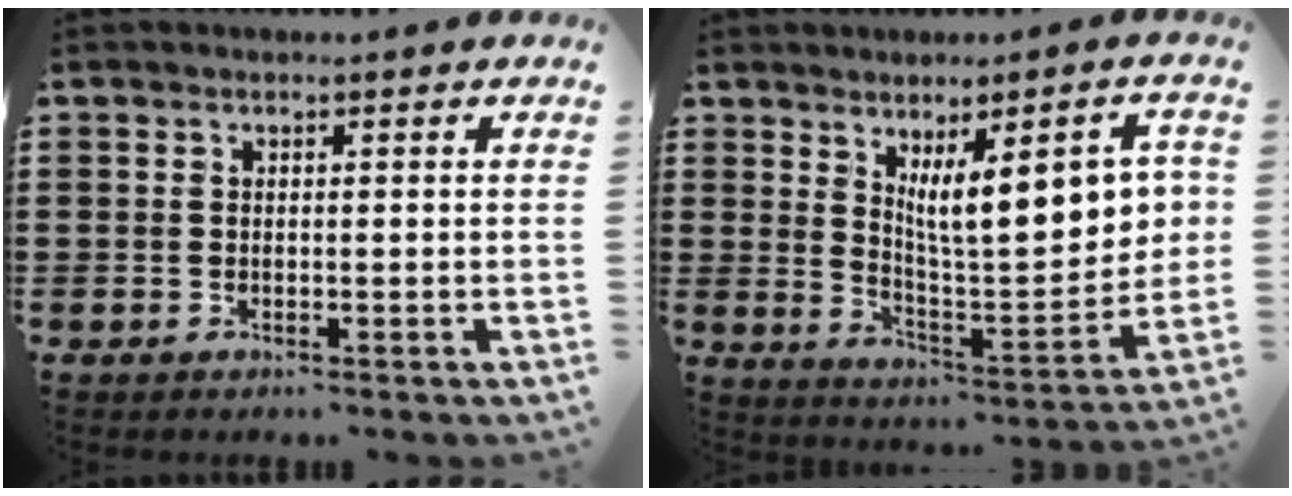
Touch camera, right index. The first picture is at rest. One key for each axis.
{"total": 11.1, "fx": 4.2, "fy": 3.1, "fz": 9.8, "tx": -0.157, "ty": -0.012, "tz": 0.065}